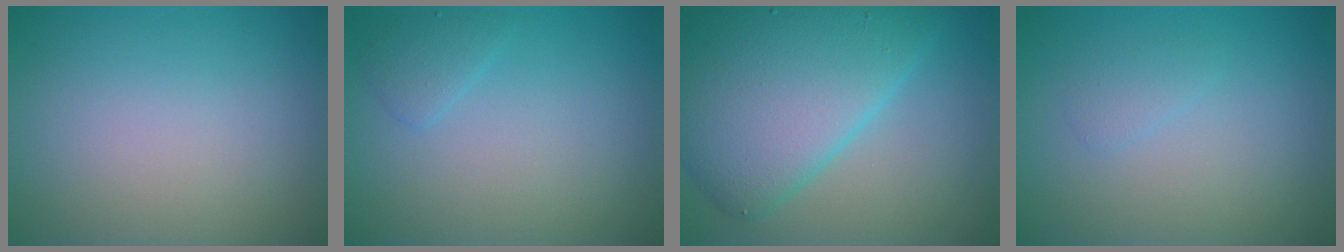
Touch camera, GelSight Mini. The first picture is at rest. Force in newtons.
{"total": 1.3, "press": 1.3, "slide": 0.1}
{"total": 9.8, "press": 9.8, "slide": 0.3}
{"total": 0.9, "press": 0.9, "slide": 0.0}